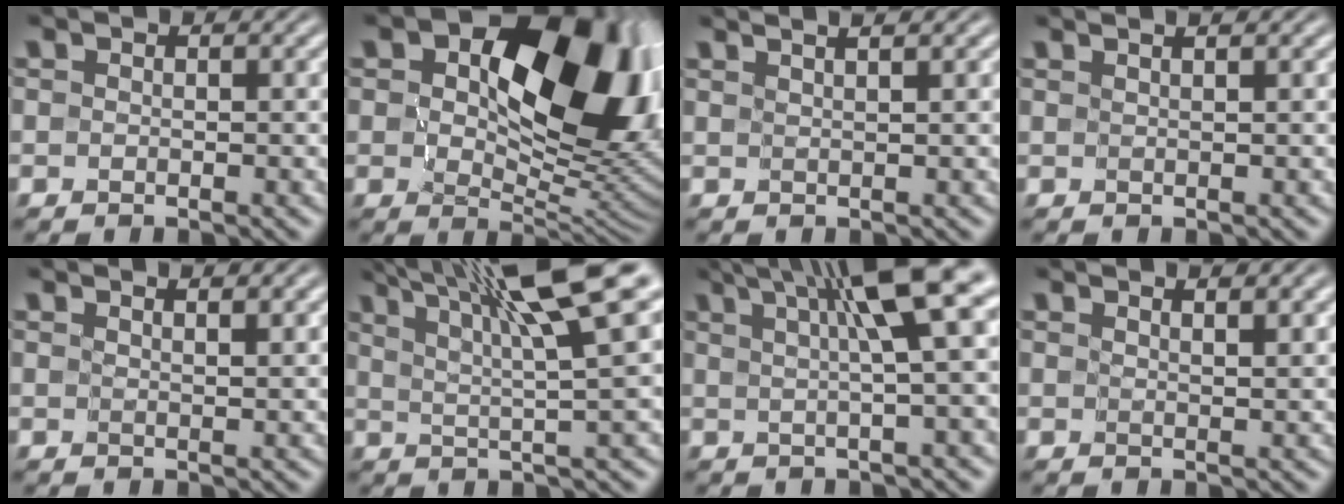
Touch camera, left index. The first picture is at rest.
{"total": 15.7, "force": [4.0, 8.9, 12.3], "torque": [-0.151, 0.007, 0.067]}
{"total": 3.6, "force": [2.5, 1.2, 2.3], "torque": [-0.018, 0.030, 0.005]}
{"total": 1.5, "force": [1.2, 0.2, 0.9], "torque": [-0.011, 0.000, 0.005]}
{"total": 1.5, "force": [1.3, -0.1, 0.7], "torque": [-0.012, 0.002, 0.019]}
{"total": 10.9, "force": [6.0, 1.3, 9.0], "torque": [-0.125, 0.026, 0.096]}
{"total": 8.3, "force": [3.4, 1.3, 7.5], "torque": [-0.089, 0.031, 0.052]}
{"total": 1.9, "force": [1.6, 0.1, 1.0], "torque": [-0.011, 0.001, 0.021]}